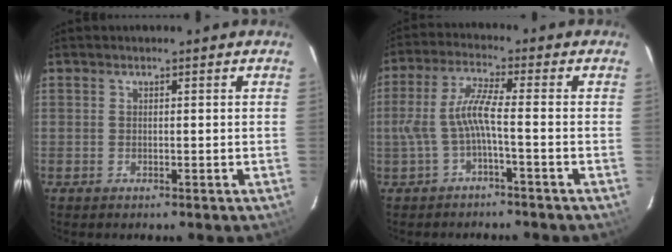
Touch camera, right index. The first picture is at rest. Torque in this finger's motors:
{"motor_torque": [0.94, -0.29, 0.56, 0.17]}